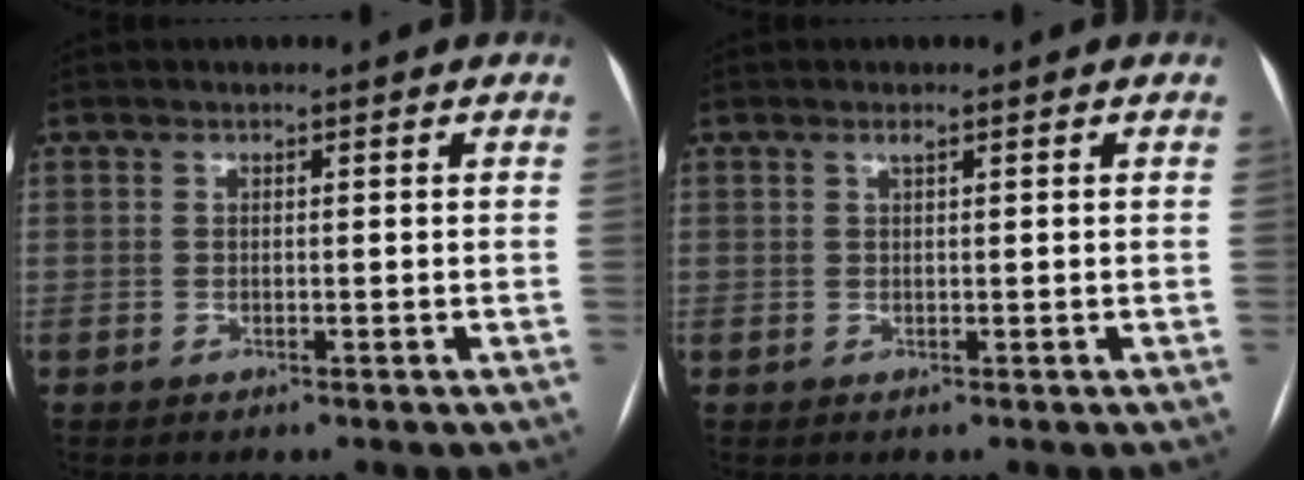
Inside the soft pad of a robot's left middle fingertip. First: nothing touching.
{"total": 0.7, "force": [0.4, 0.0, 0.6], "torque": [-0.014, 0.005, 0.010]}